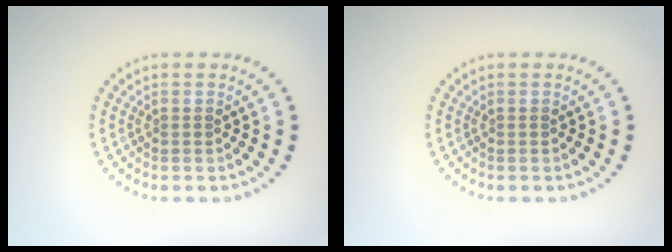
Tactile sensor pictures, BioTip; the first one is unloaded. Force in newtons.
{"total": 0.0}